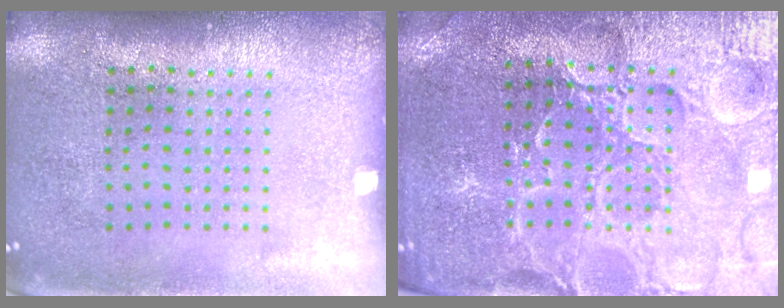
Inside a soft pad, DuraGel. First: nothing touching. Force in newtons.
{"total": 3.5, "press": 3.4, "slide": 0.6}